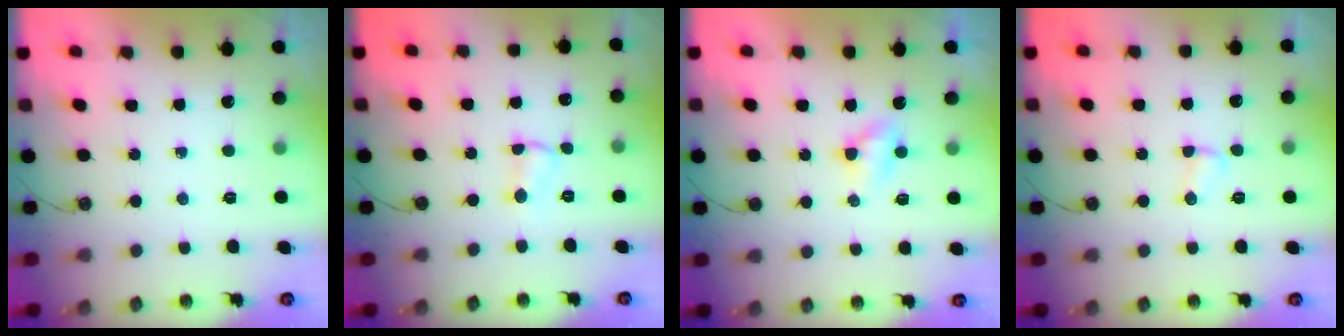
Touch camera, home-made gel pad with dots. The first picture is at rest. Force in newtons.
{"total": 2.8, "press": 2.8, "slide": 0.4}
{"total": 3.0, "press": 3.0, "slide": 0.3}
{"total": 2.4, "press": 2.4, "slide": 0.3}